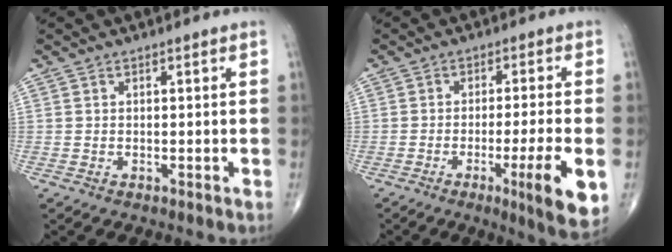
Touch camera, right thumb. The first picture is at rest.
{"total": 9.8, "force": [-3.1, 0.5, 9.3], "torque": [-0.139, -0.008, -0.046]}